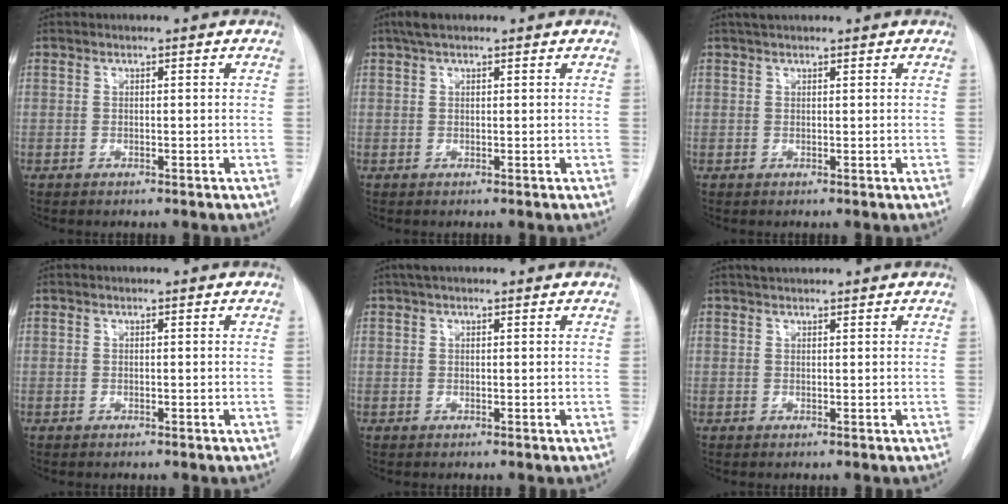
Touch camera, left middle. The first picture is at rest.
{"total": 2.9, "force": [2.1, 1.1, 1.7], "torque": [-0.036, 0.020, 0.037]}
{"total": 2.3, "force": [2.0, 0.7, 1.0], "torque": [-0.016, 0.022, 0.032]}
{"total": 0.0}
{"total": 2.6, "force": [1.9, 1.0, 1.3], "torque": [-0.023, 0.025, 0.032]}
{"total": 2.0, "force": [1.8, 0.5, 0.6], "torque": [-0.012, 0.018, 0.031]}